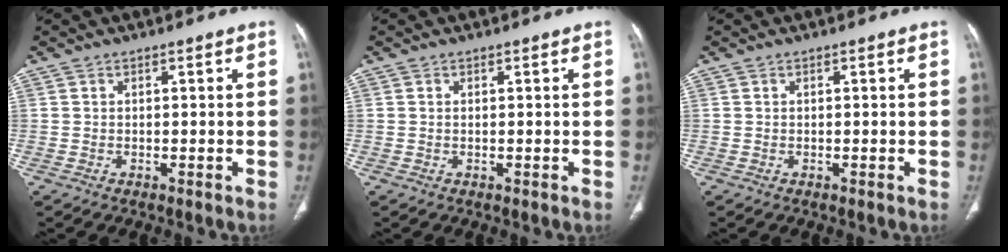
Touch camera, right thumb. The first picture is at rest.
{"total": 0.0}
{"total": 0.0}